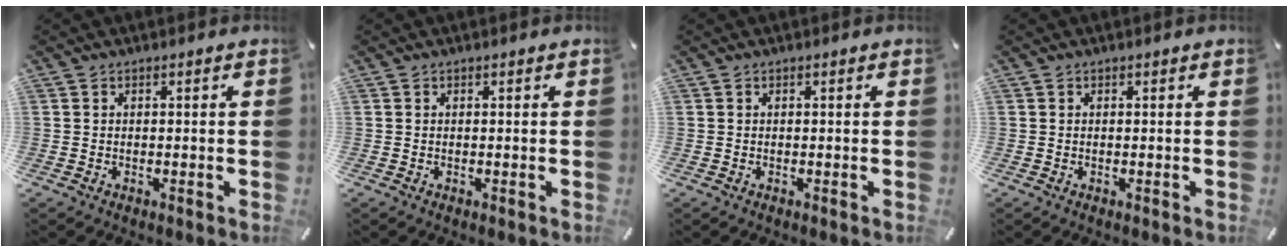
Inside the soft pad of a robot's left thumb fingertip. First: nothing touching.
{"total": 0.0}
{"total": 0.0}
{"total": 0.0}